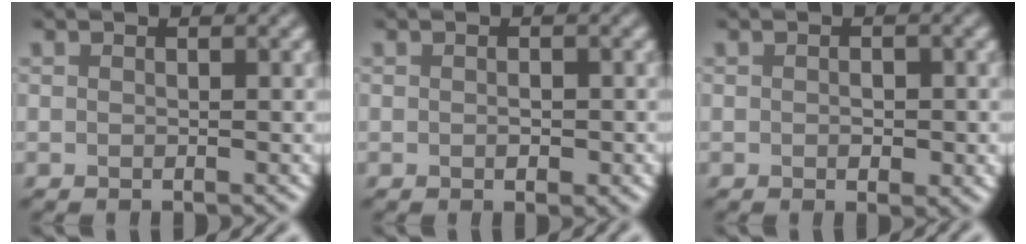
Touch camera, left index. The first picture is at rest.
{"total": 1.3, "force": [-0.9, 0.4, 0.9], "torque": [-0.014, 0.003, 0.004]}
{"total": 1.6, "force": [-0.9, 0.7, 1.2], "torque": [-0.017, 0.003, 0.004]}